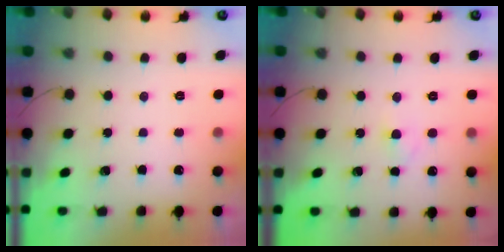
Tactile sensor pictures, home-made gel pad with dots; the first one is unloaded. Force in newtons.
{"total": 2.1, "press": 1.8, "slide": 0.9}